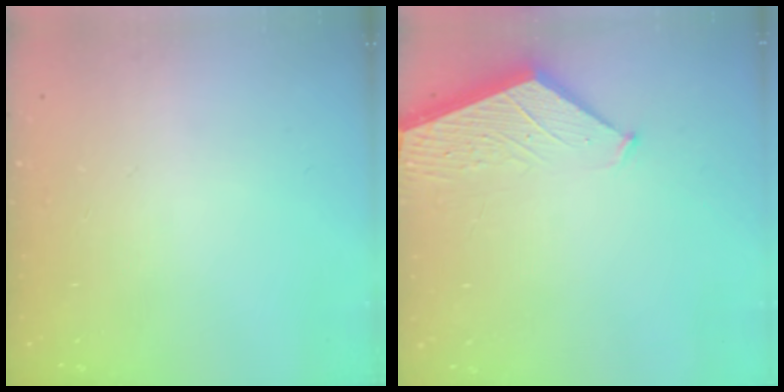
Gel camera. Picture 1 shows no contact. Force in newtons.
{"total": 1.5, "press": 1.4, "slide": 0.2}